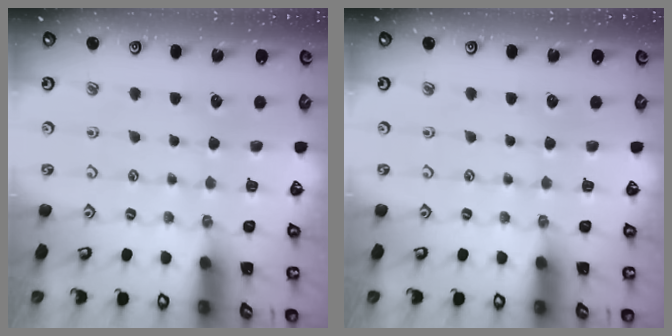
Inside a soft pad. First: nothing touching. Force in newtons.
{"total": 0.0}